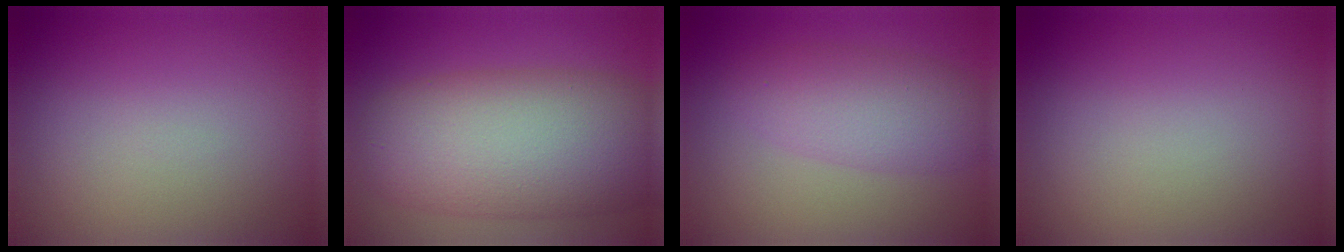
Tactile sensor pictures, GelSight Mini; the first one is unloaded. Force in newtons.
{"total": 10.9, "press": 10.9, "slide": 0.3}
{"total": 4.4, "press": 4.4, "slide": 0.0}
{"total": 0.0}